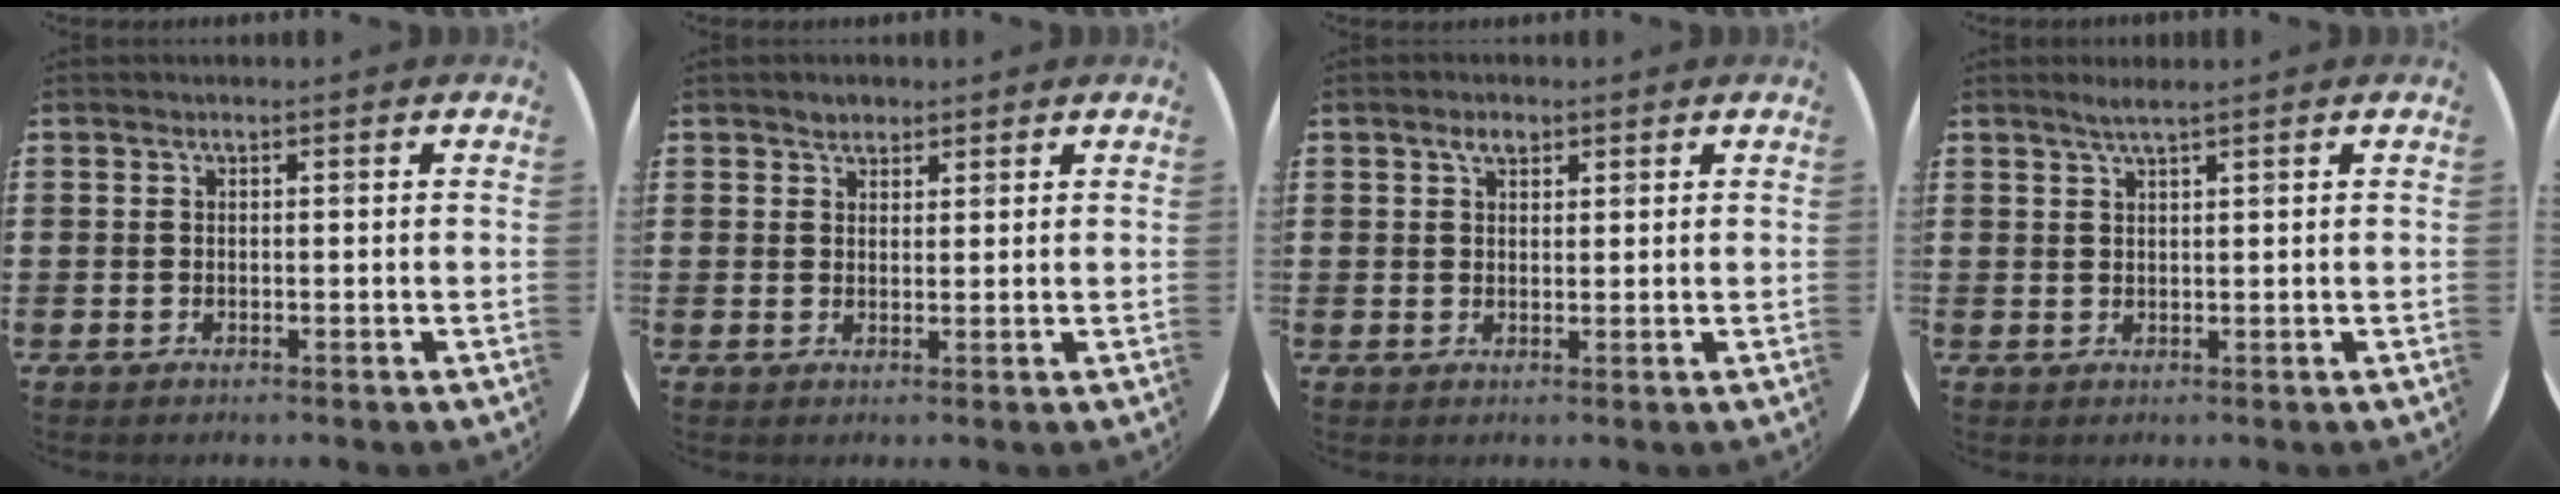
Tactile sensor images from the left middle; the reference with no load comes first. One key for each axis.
{"total": 1.7, "fx": 1.6, "fy": 0.7, "fz": 0.0, "tx": 0.005, "ty": 0.001, "tz": 0.029}
{"total": 2.2, "fx": 1.6, "fy": 1.2, "fz": 1.0, "tx": -0.006, "ty": -0.001, "tz": 0.025}
{"total": 1.8, "fx": 1.4, "fy": -0.1, "fz": 1.1, "tx": -0.021, "ty": 0.002, "tz": 0.024}